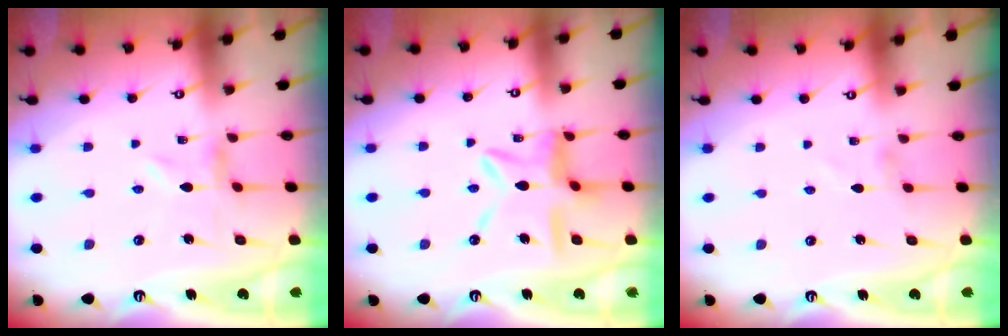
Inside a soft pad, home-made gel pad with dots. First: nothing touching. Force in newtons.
{"total": 13.7, "press": 13.7, "slide": 1.2}
{"total": 1.4, "press": 1.4, "slide": 0.0}